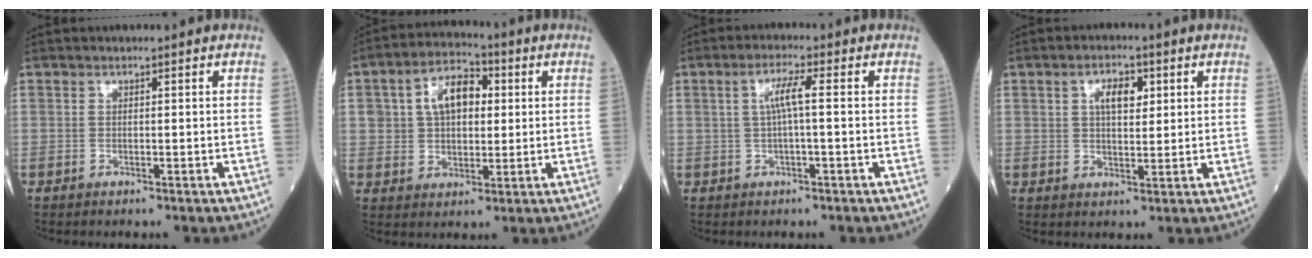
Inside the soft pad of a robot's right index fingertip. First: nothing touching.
{"total": 8.7, "force": [2.1, 5.4, 6.5], "torque": [-0.119, 0.030, 0.040]}
{"total": 3.7, "force": [0.4, 0.1, 3.7], "torque": [-0.073, 0.010, 0.008]}
{"total": 4.6, "force": [1.7, 2.1, 3.8], "torque": [-0.064, 0.007, 0.027]}